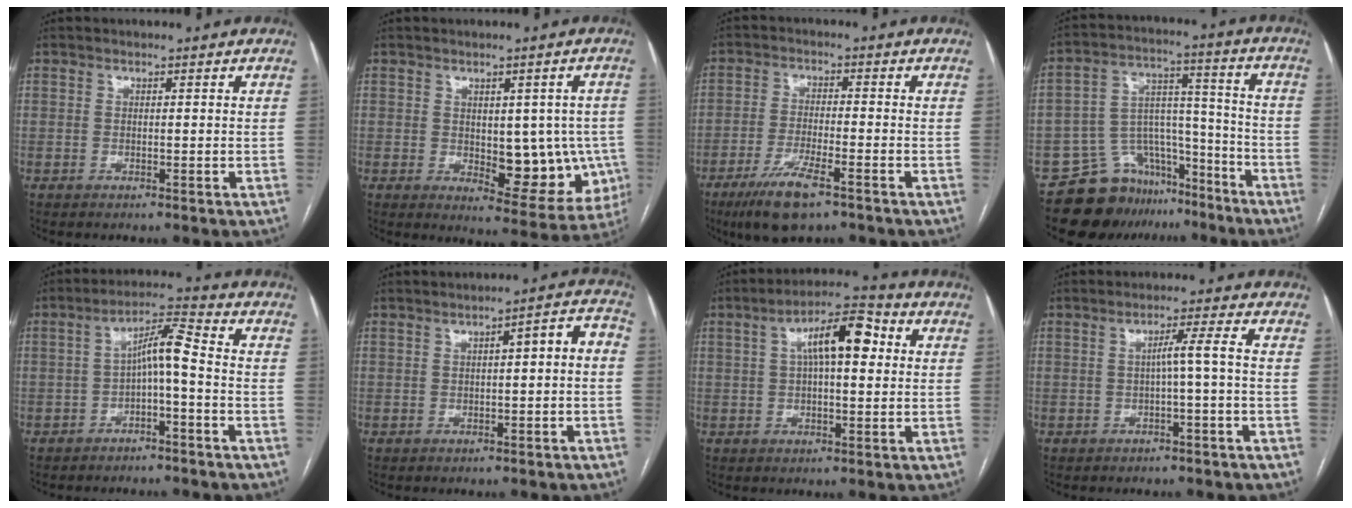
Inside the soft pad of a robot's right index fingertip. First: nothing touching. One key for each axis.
{"total": 11.2, "fx": -1.0, "fy": 5.3, "fz": 9.9, "tx": -0.103, "ty": 0.005, "tz": 0.003}
{"total": 8.7, "fx": -5.5, "fy": 1.5, "fz": 6.5, "tx": -0.128, "ty": -0.018, "tz": -0.095}
{"total": 12.9, "fx": -10.2, "fy": 7.6, "fz": 2.3, "tx": -0.028, "ty": 0.077, "tz": -0.163}
{"total": 6.1, "fx": -1.3, "fy": 0.8, "fz": 5.9, "tx": -0.102, "ty": 0.029, "tz": -0.024}
{"total": 4.8, "fx": -0.3, "fy": 1.1, "fz": 4.6, "tx": -0.055, "ty": 0.029, "tz": -0.007}
{"total": 9.7, "fx": 2.2, "fy": 2.9, "fz": 9.0, "tx": -0.154, "ty": 0.036, "tz": 0.031}
{"total": 3.3, "fx": -0.6, "fy": -0.7, "fz": 3.1, "tx": -0.051, "ty": 0.009, "tz": -0.009}